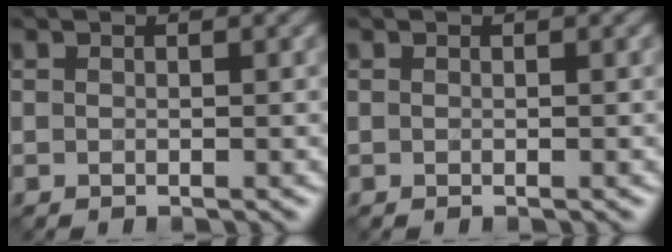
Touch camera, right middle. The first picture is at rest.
{"total": 0.0}